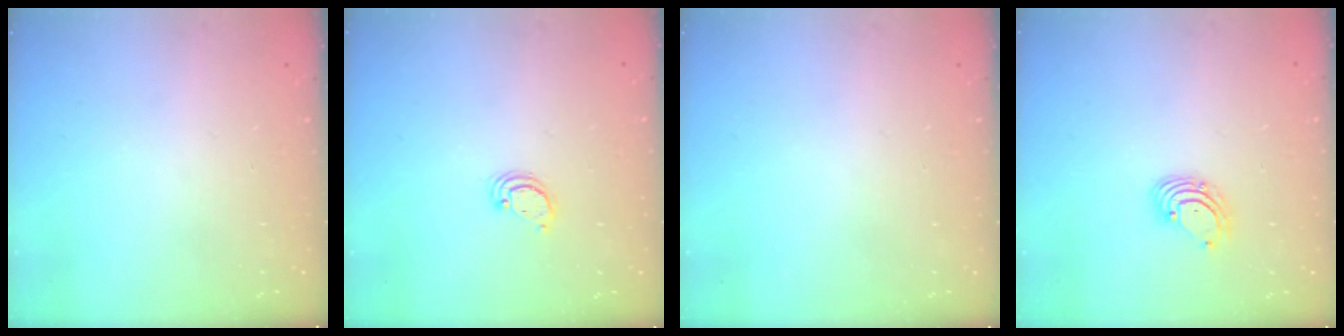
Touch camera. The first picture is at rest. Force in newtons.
{"total": 2.6, "press": 2.6, "slide": 0.2}
{"total": 0.0}
{"total": 2.7, "press": 2.7, "slide": 0.3}